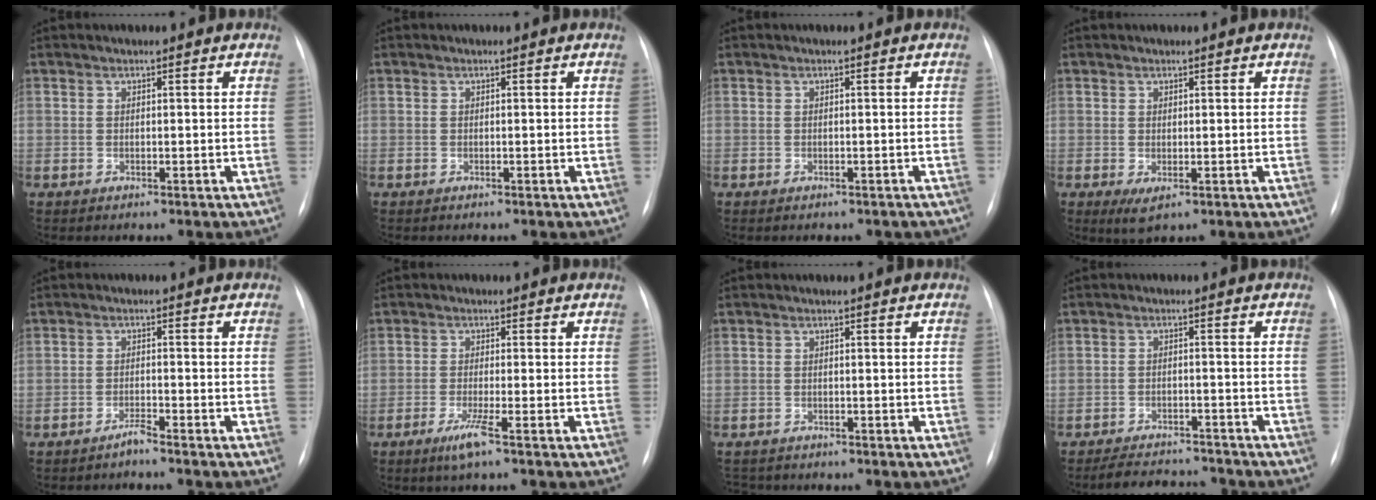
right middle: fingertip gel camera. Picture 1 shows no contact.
{"total": 0.0}
{"total": 4.6, "force": [-3.9, 1.8, 1.8], "torque": [-0.018, 0.005, -0.038]}
{"total": 2.1, "force": [-0.4, 0.8, 1.9], "torque": [-0.033, -0.008, 0.002]}
{"total": 1.6, "force": [-1.5, -0.3, 0.5], "torque": [-0.011, -0.001, -0.028]}
{"total": 3.1, "force": [-1.8, -0.5, 2.5], "torque": [-0.058, -0.012, -0.040]}
{"total": 2.2, "force": [-2.0, 0.8, 0.0], "torque": [-0.004, -0.006, -0.030]}
{"total": 7.2, "force": [-6.9, 0.9, 1.6], "torque": [-0.027, -0.001, -0.107]}